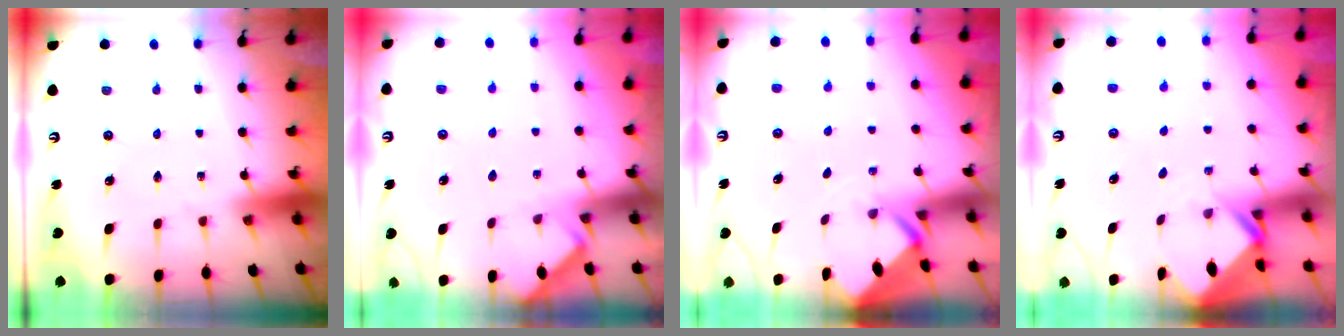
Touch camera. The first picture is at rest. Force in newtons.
{"total": 2.3, "press": 2.3, "slide": 0.3}
{"total": 2.2, "press": 2.2, "slide": 0.2}
{"total": 2.6, "press": 2.6, "slide": 0.2}